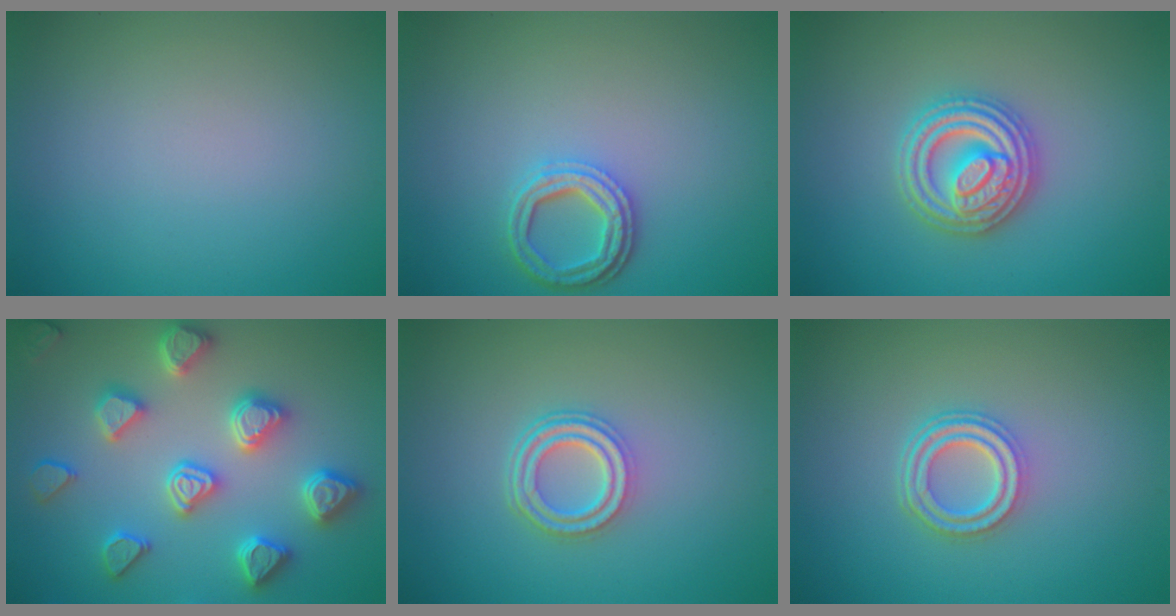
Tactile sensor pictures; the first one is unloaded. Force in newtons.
{"total": 3.2, "press": 2.8, "slide": 1.6}
{"total": 4.9, "press": 4.8, "slide": 0.7}
{"total": 5.4, "press": 5.3, "slide": 1.2}
{"total": 3.6, "press": 2.7, "slide": 2.3}
{"total": 3.6, "press": 2.7, "slide": 2.3}